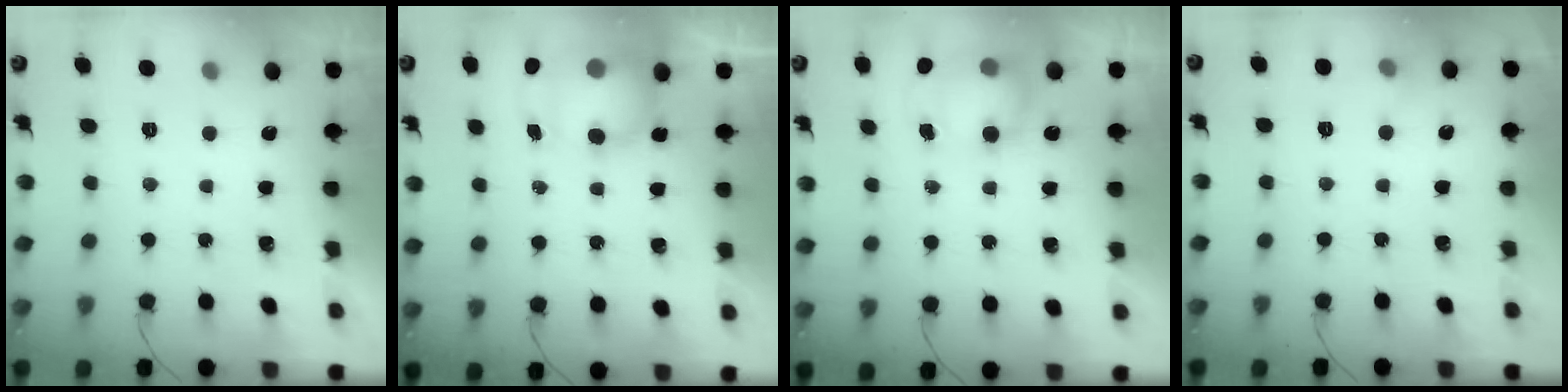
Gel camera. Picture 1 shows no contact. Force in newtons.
{"total": 7.5, "press": 7.4, "slide": 1.6}
{"total": 8.0, "press": 7.9, "slide": 1.4}
{"total": 5.4, "press": 5.3, "slide": 1.2}